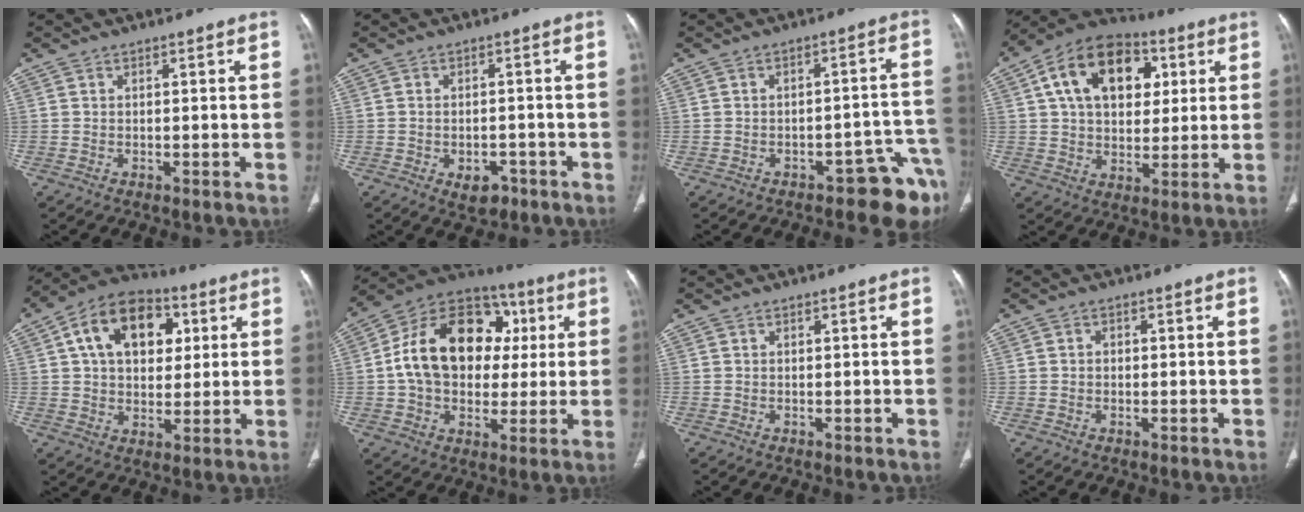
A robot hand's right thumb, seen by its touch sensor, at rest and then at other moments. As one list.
[{"total": 4.2, "force": [-2.2, 2.7, 2.4], "torque": [-0.022, 0.013, -0.024]}, {"total": 8.6, "force": [-6.2, 3.1, 5.0], "torque": [-0.023, 0.071, -0.083]}, {"total": 19.2, "force": [5.8, 12.8, 13.1], "torque": [-0.188, 0.005, 0.089]}, {"total": 17.1, "force": [5.1, 11.5, 11.6], "torque": [-0.157, 0.005, 0.077]}, {"total": 21.9, "force": [2.8, 16.1, 14.6], "torque": [-0.214, 0.028, 0.044]}, {"total": 0.0}, {"total": 1.2, "force": [0.0, 1.0, 0.6], "torque": [-0.004, 0.003, -0.001]}]